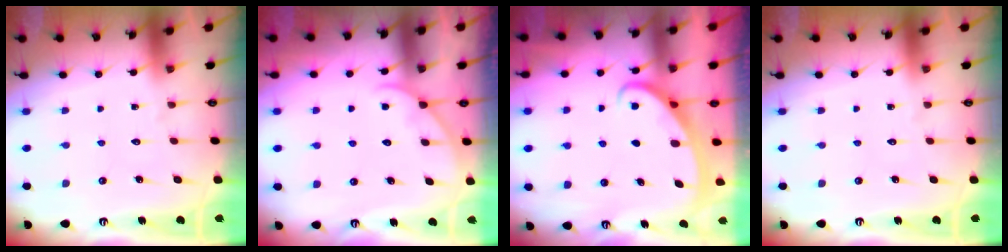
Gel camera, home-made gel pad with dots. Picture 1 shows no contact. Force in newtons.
{"total": 4.0, "press": 4.0, "slide": 0.3}
{"total": 2.5, "press": 2.5, "slide": 0.4}
{"total": 0.0}